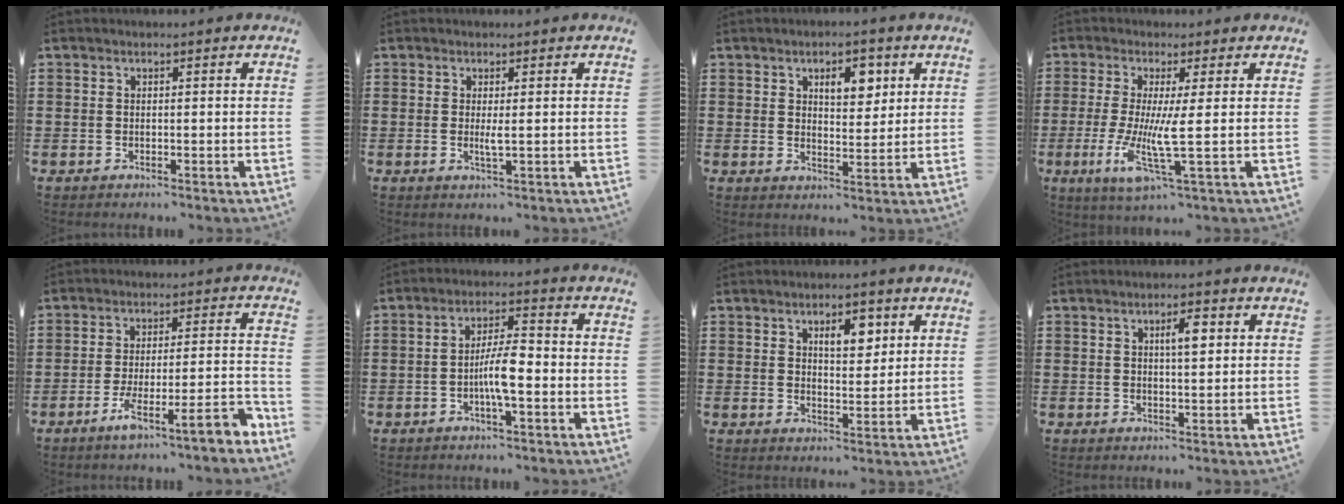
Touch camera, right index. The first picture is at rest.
{"total": 1.7, "force": [0.0, 0.1, 1.7], "torque": [-0.032, -0.004, -0.001]}
{"total": 5.5, "force": [2.5, 2.8, 4.0], "torque": [-0.055, 0.000, 0.034]}
{"total": 7.2, "force": [-0.6, 0.0, 7.1], "torque": [-0.158, -0.026, -0.018]}
{"total": 8.5, "force": [-5.7, 0.7, 6.3], "torque": [-0.109, -0.007, -0.107]}
{"total": 6.1, "force": [-1.4, 1.4, 5.7], "torque": [-0.114, 0.005, -0.032]}
{"total": 5.2, "force": [2.3, 2.5, 3.9], "torque": [-0.062, 0.002, 0.033]}
{"total": 3.5, "force": [0.9, 1.0, 3.2], "torque": [-0.049, 0.002, 0.009]}